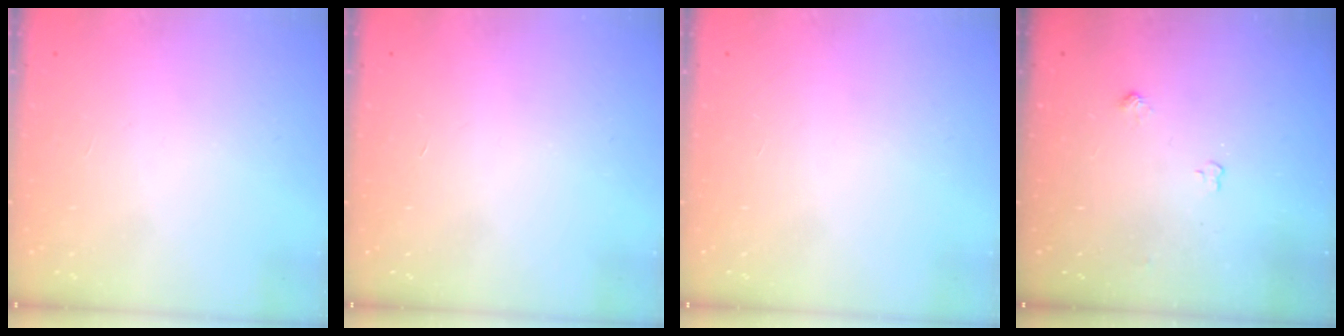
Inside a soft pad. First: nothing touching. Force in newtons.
{"total": 0.9, "press": 0.9, "slide": 0.2}
{"total": 0.0}
{"total": 5.3, "press": 5.3, "slide": 0.8}